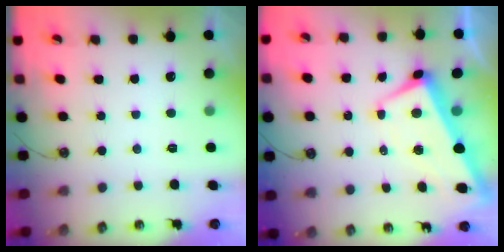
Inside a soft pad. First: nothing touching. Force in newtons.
{"total": 1.2, "press": 0.3, "slide": 1.1}